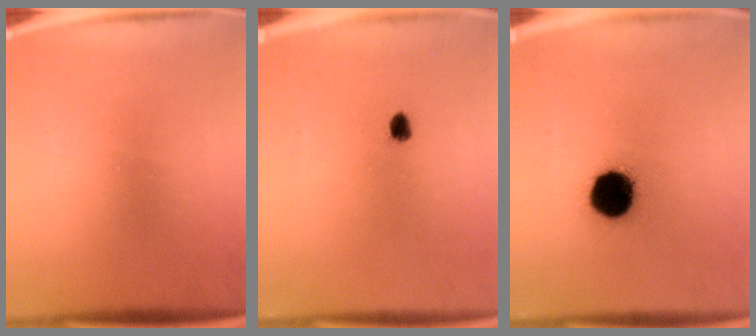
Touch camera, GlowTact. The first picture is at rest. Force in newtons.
{"total": 1.5}
{"total": 12.7}